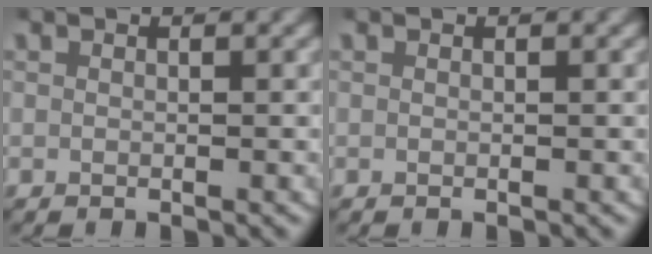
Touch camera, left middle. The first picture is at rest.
{"total": 0.0}